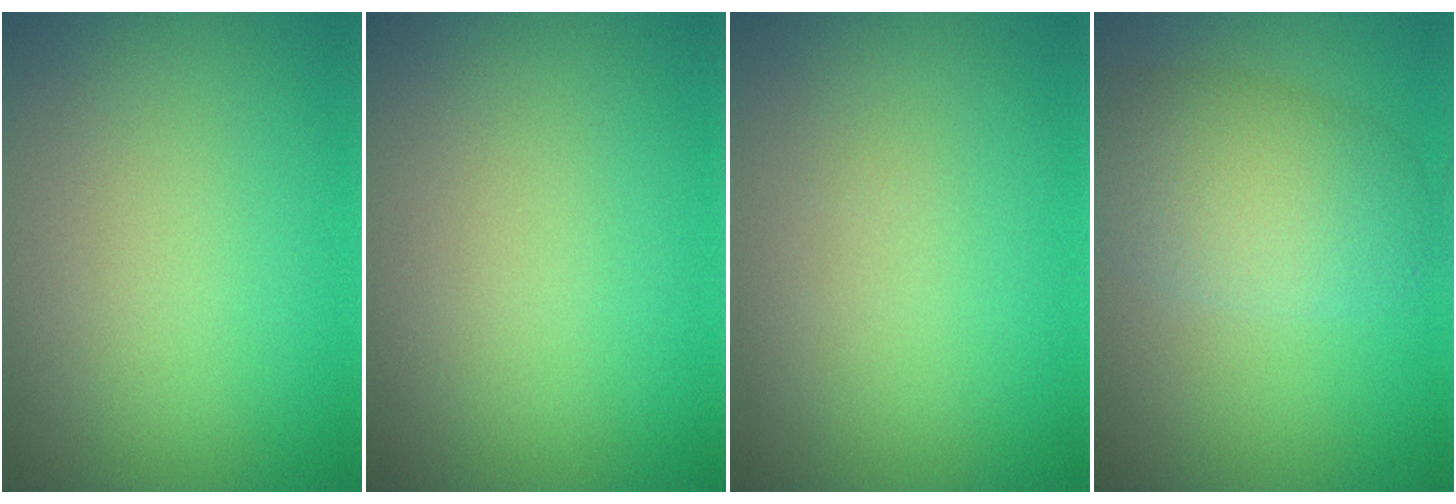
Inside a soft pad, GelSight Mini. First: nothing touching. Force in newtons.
{"total": 0.0}
{"total": 0.0}
{"total": 5.9, "press": 5.9, "slide": 0.2}